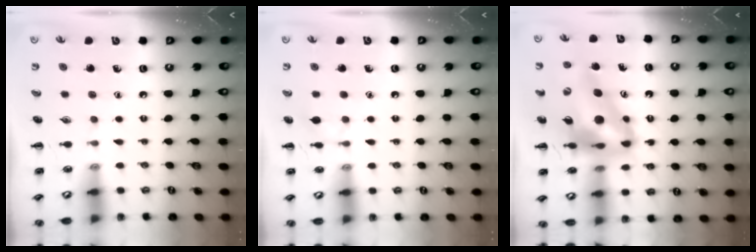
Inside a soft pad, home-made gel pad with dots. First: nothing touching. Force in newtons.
{"total": 4.0, "press": 4.0, "slide": 0.7}
{"total": 17.5, "press": 16.6, "slide": 5.4}